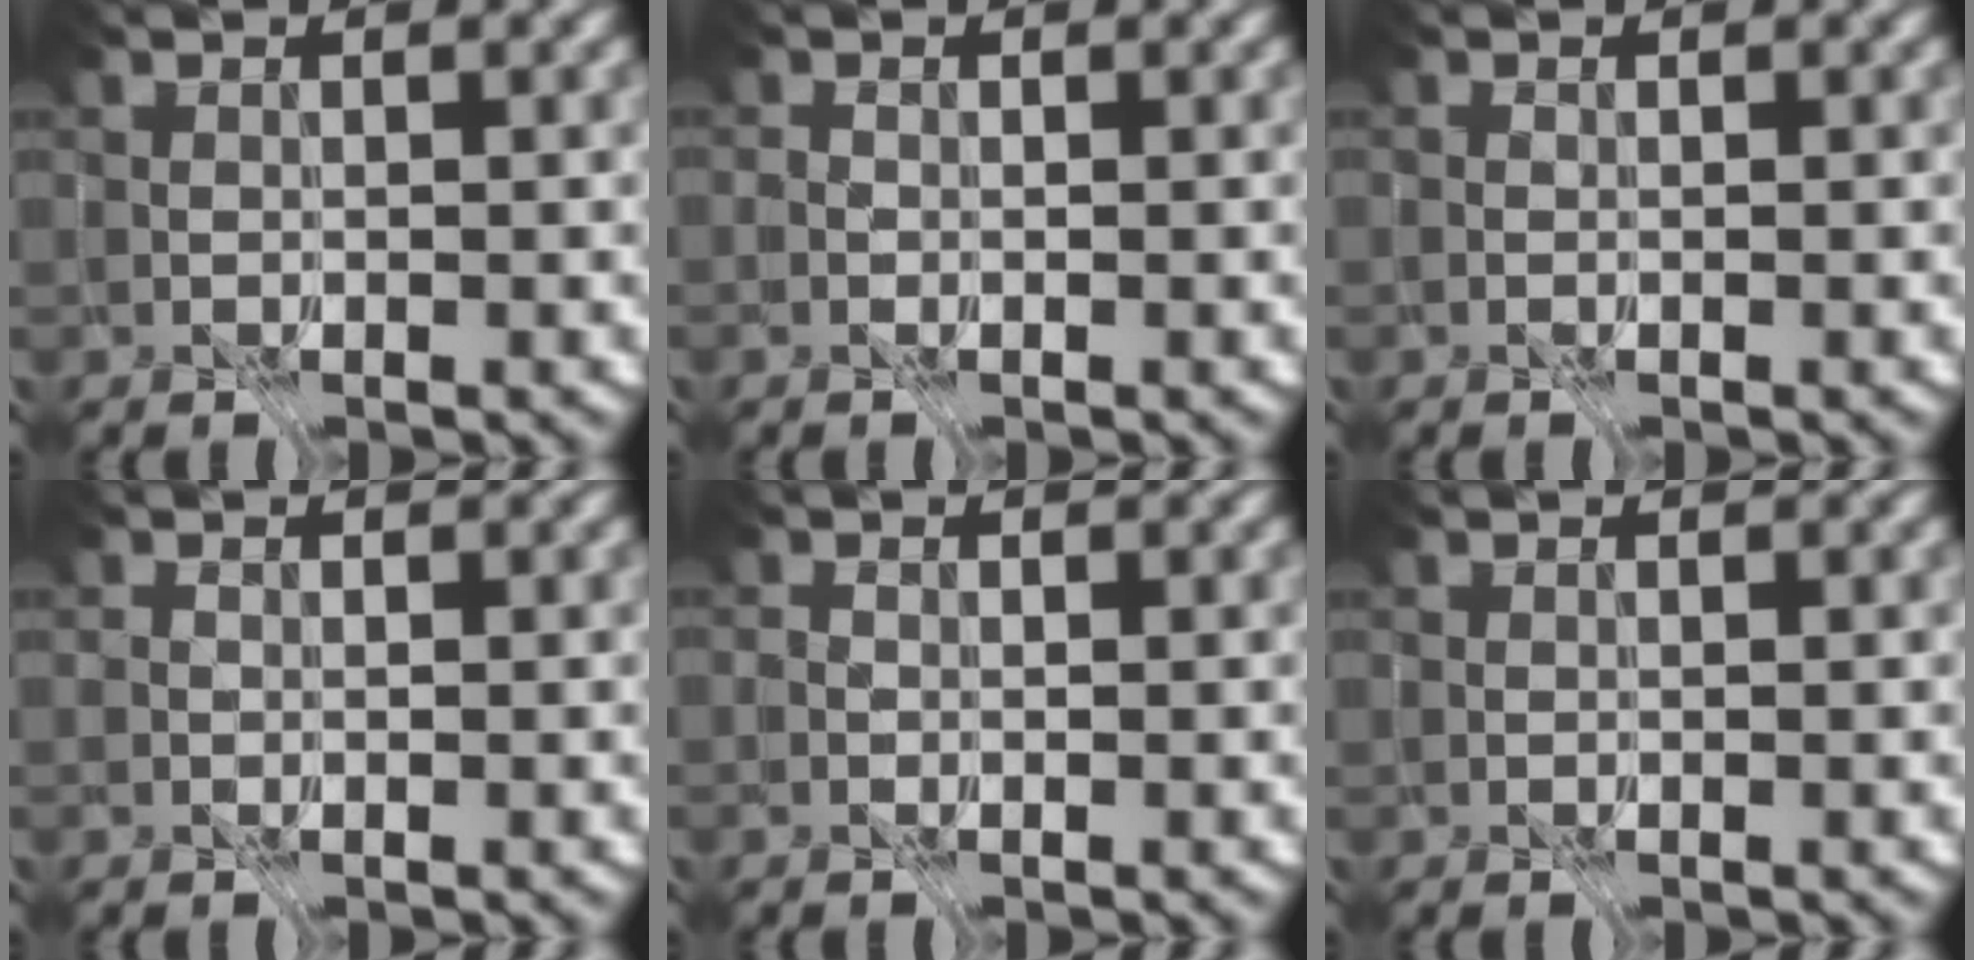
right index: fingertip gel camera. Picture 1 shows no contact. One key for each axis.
{"total": 1.2, "fx": 0.3, "fy": 0.9, "fz": 0.6, "tx": 0.001, "ty": 0.006, "tz": -0.014}
{"total": 0.0}
{"total": 0.8, "fx": 0.3, "fy": 0.7, "fz": 0.4, "tx": 0.001, "ty": 0.004, "tz": -0.004}
{"total": 0.8, "fx": 0.2, "fy": 0.7, "fz": 0.4, "tx": 0.005, "ty": 0.006, "tz": -0.015}
{"total": 0.0}